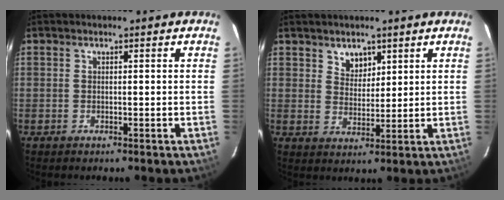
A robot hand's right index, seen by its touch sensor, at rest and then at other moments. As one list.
[{"total": 4.1, "force": [2.6, 2.7, 1.5], "torque": [-0.018, 0.001, 0.048]}]